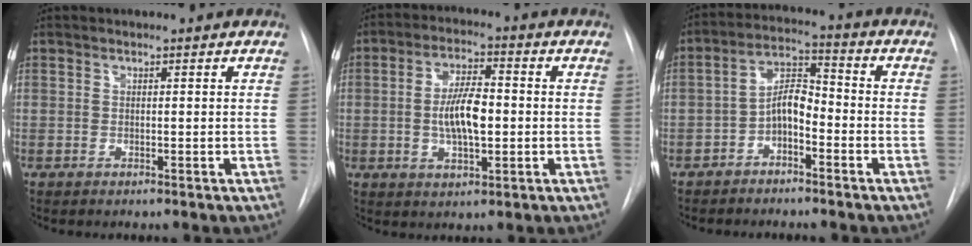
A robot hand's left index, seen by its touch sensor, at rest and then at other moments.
{"total": 8.4, "force": [-0.6, 2.9, 7.9], "torque": [-0.152, 0.006, -0.012]}
{"total": 6.2, "force": [-2.7, 2.7, 4.8], "torque": [-0.093, 0.023, -0.051]}